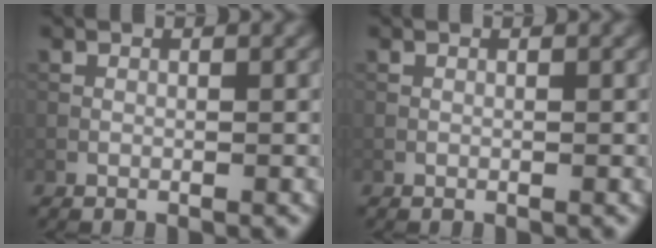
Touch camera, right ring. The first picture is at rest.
{"total": 0.0}